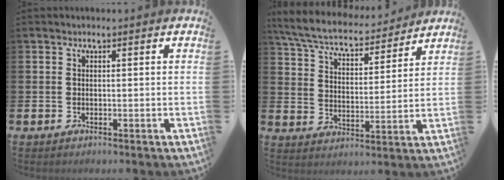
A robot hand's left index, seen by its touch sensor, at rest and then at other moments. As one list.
[{"total": 6.9, "force": [6.4, 1.5, 2.0], "torque": [-0.073, -0.045, 0.110]}]